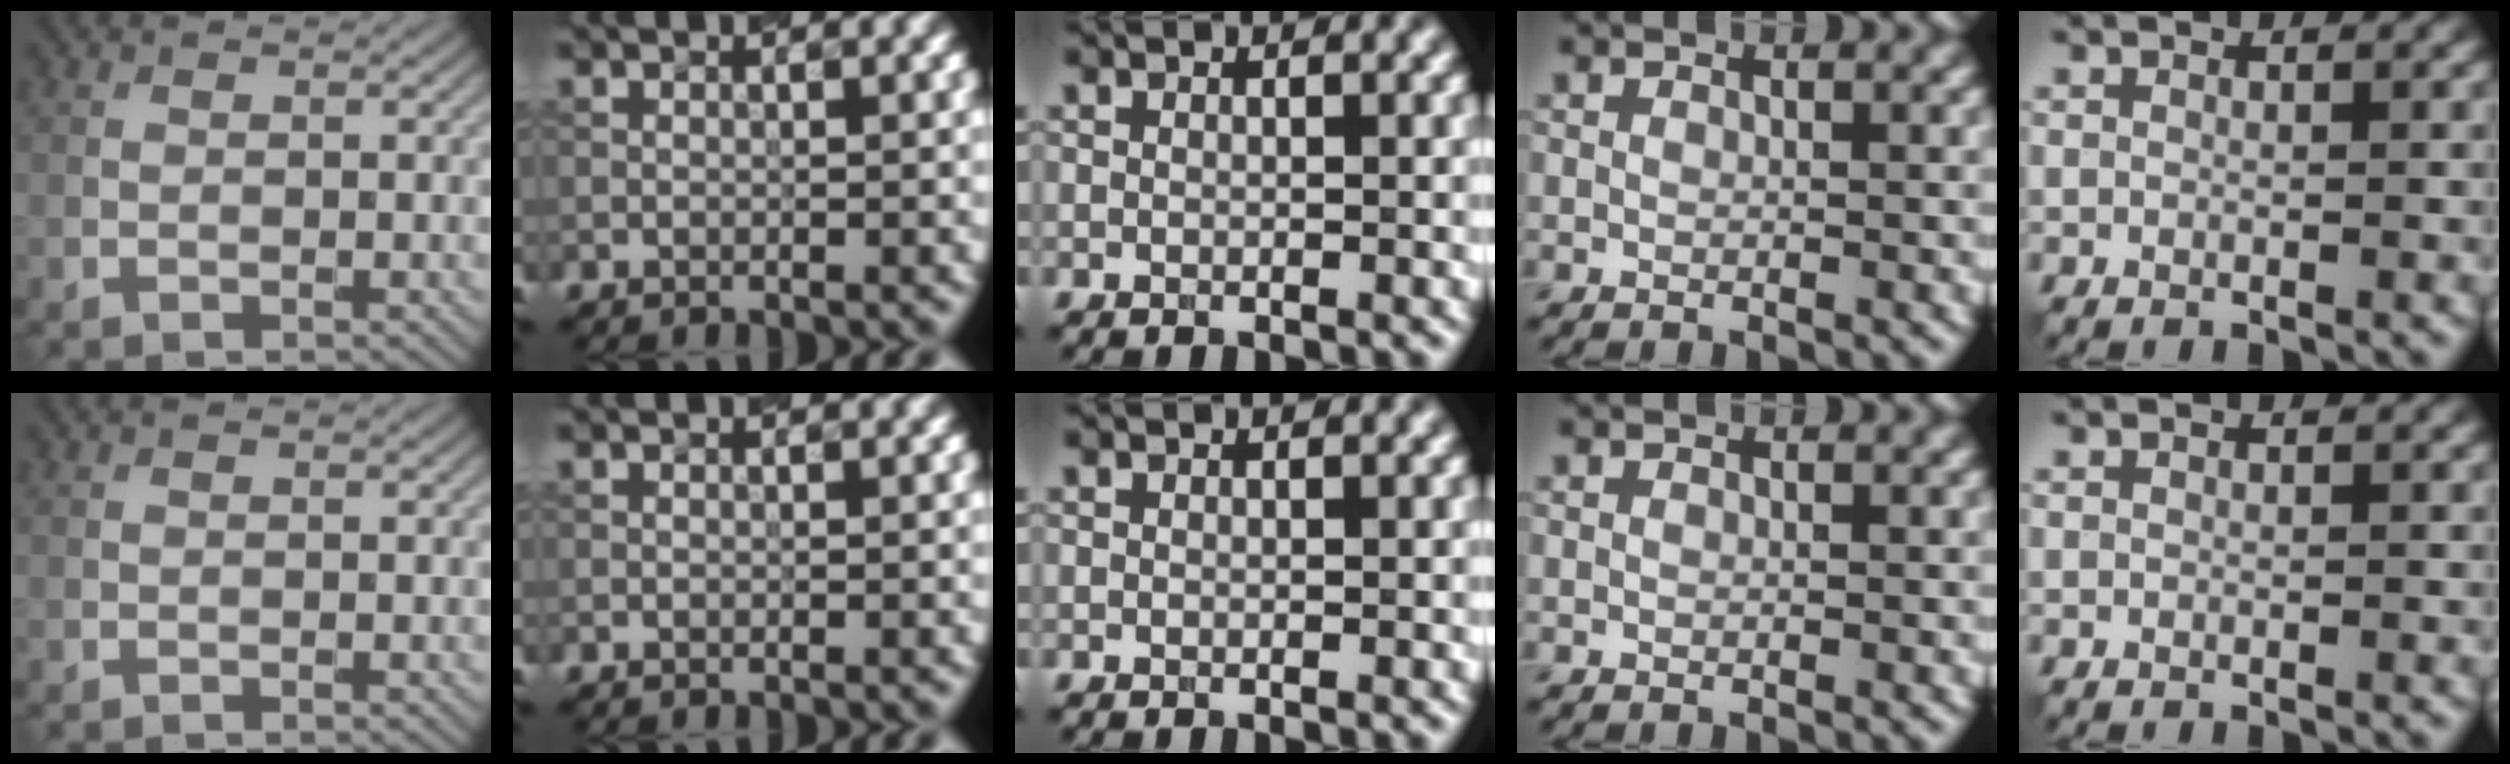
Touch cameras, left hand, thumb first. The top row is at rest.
{}